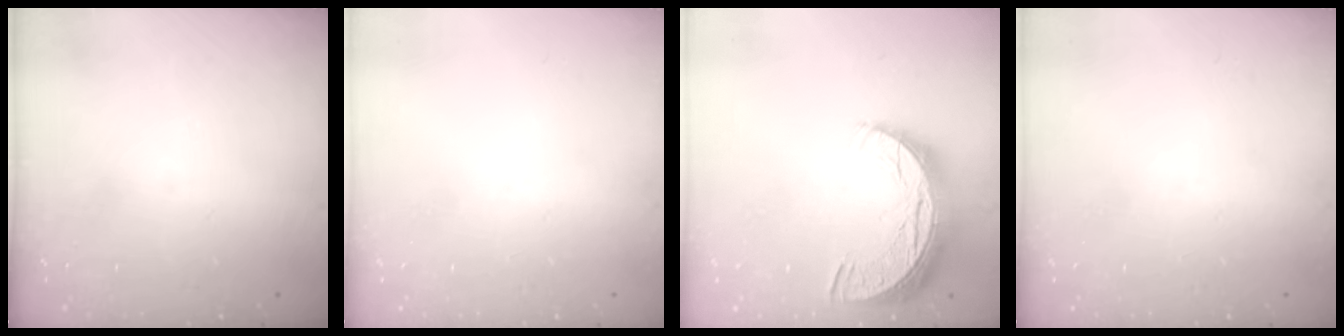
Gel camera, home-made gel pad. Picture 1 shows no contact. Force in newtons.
{"total": 0.0}
{"total": 11.6, "press": 11.6, "slide": 0.7}
{"total": 0.0}